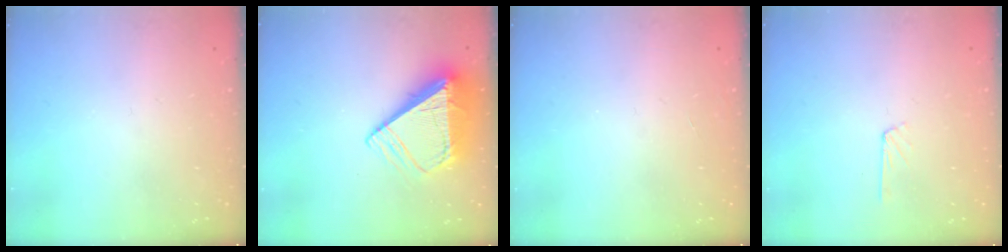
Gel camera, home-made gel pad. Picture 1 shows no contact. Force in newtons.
{"total": 11.9, "press": 11.8, "slide": 1.6}
{"total": 0.0}
{"total": 2.9, "press": 2.9, "slide": 0.3}